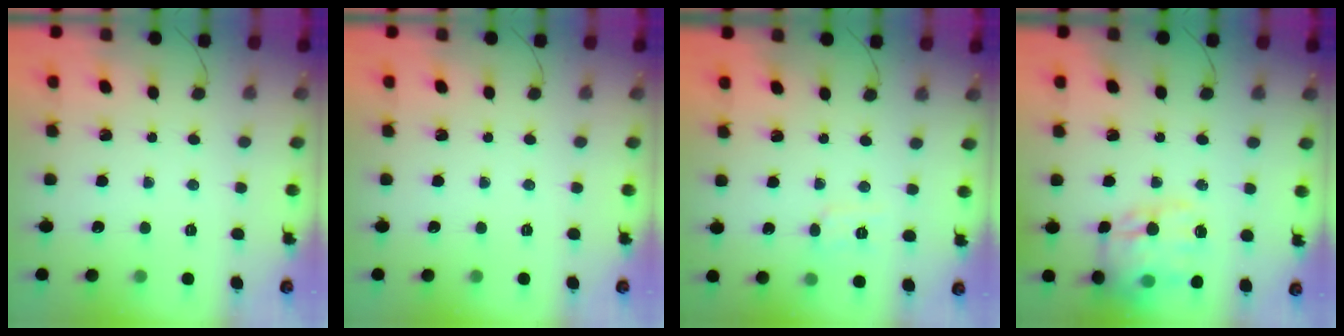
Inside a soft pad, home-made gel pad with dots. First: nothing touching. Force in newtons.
{"total": 0.0}
{"total": 5.2, "press": 5.1, "slide": 1.3}
{"total": 14.2, "press": 13.9, "slide": 3.0}